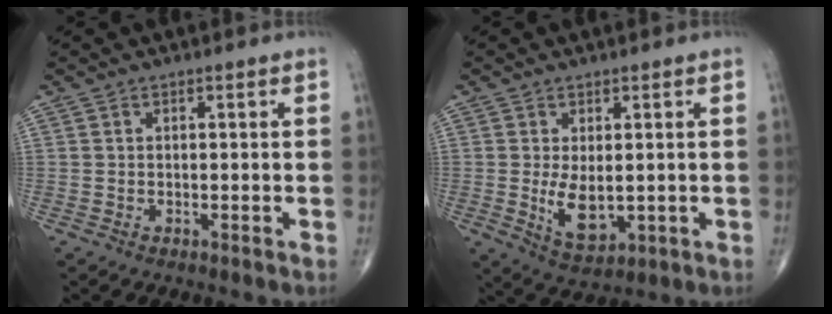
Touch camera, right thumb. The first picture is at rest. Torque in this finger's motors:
{"motor_torque": [0.18, 0.18, 0.57, -0.12, 0.18]}